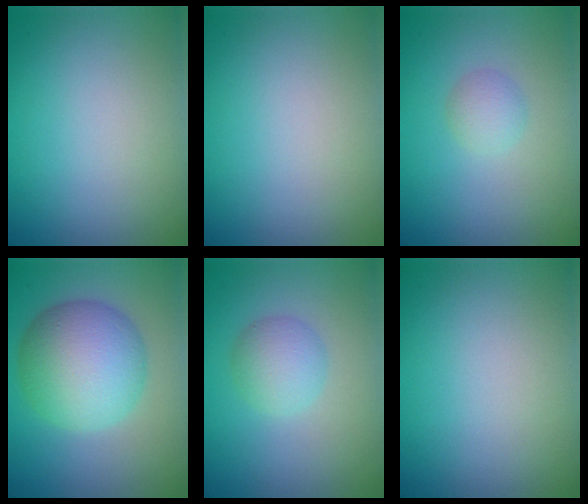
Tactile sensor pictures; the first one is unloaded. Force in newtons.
{"total": 0.0}
{"total": 1.6, "press": 1.6, "slide": 0.1}
{"total": 8.9, "press": 8.9, "slide": 0.1}
{"total": 2.9, "press": 2.9, "slide": 0.1}
{"total": 0.0}